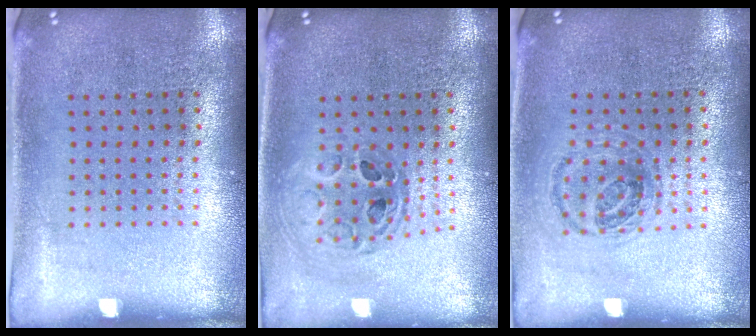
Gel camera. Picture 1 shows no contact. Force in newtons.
{"total": 0.7, "press": 0.7, "slide": 0.1}
{"total": 1.0, "press": 0.9, "slide": 0.4}